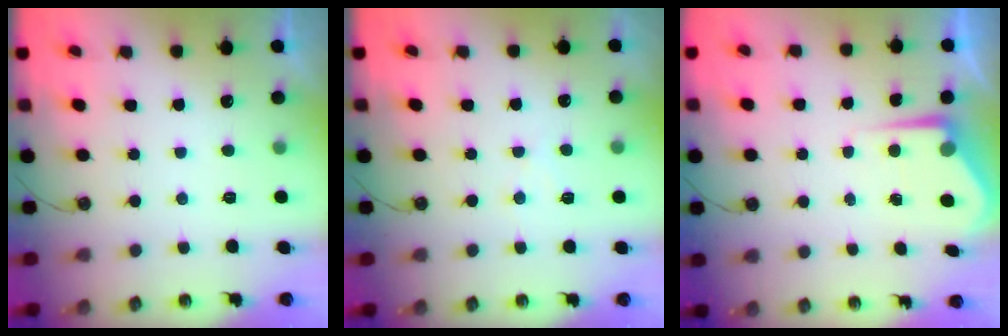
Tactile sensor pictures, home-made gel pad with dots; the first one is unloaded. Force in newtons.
{"total": 4.6, "press": 4.6, "slide": 0.4}
{"total": 5.2, "press": 5.2, "slide": 0.2}